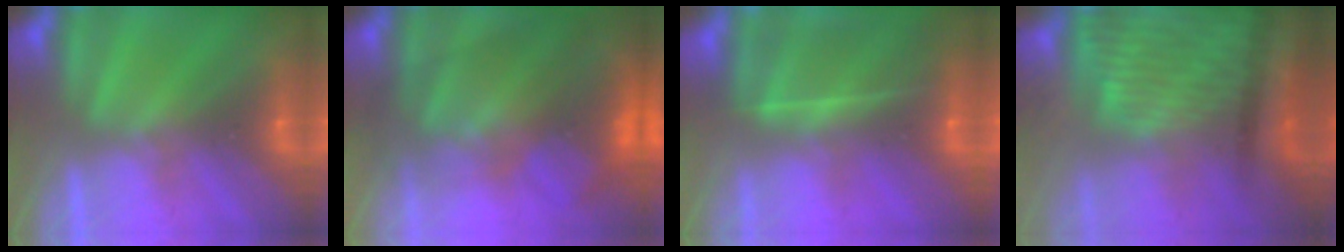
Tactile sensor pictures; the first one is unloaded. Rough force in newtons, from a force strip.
{"total": 8.7}
{"total": 7.0}
{"total": 3.6}